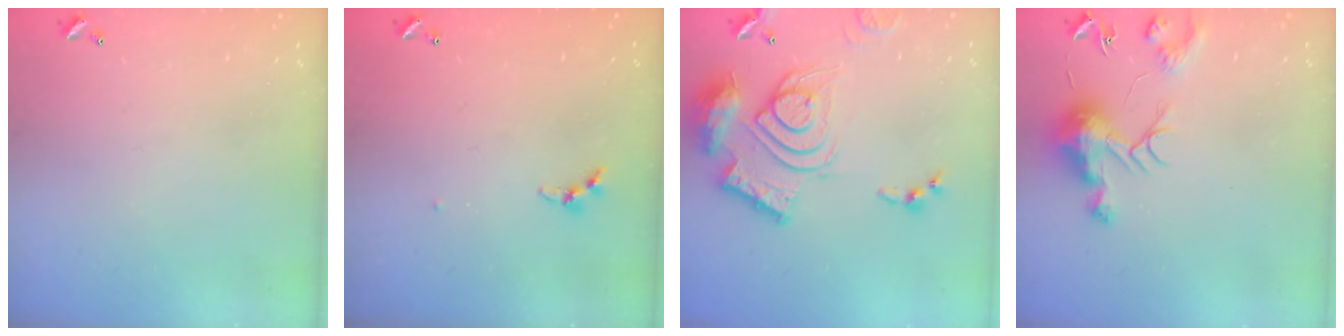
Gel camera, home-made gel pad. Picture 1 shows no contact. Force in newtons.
{"total": 3.5, "press": 3.4, "slide": 0.4}
{"total": 20.1, "press": 20.0, "slide": 1.9}
{"total": 10.0, "press": 10.0, "slide": 0.6}